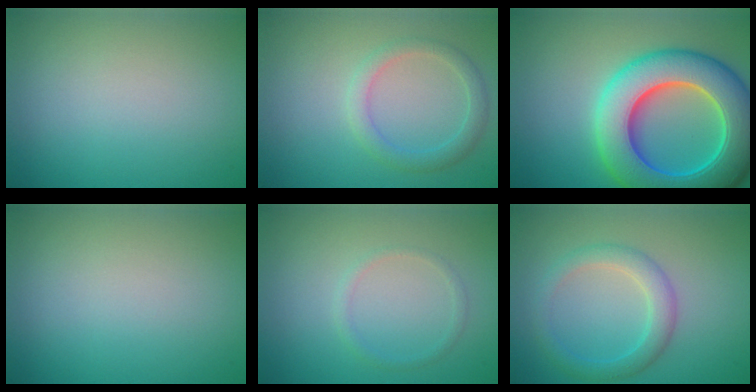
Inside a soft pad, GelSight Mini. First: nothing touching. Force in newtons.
{"total": 2.2, "press": 2.2, "slide": 0.1}
{"total": 11.7, "press": 11.7, "slide": 0.2}
{"total": 0.0}
{"total": 1.0, "press": 0.9, "slide": 0.0}
{"total": 2.8, "press": 2.8, "slide": 0.2}